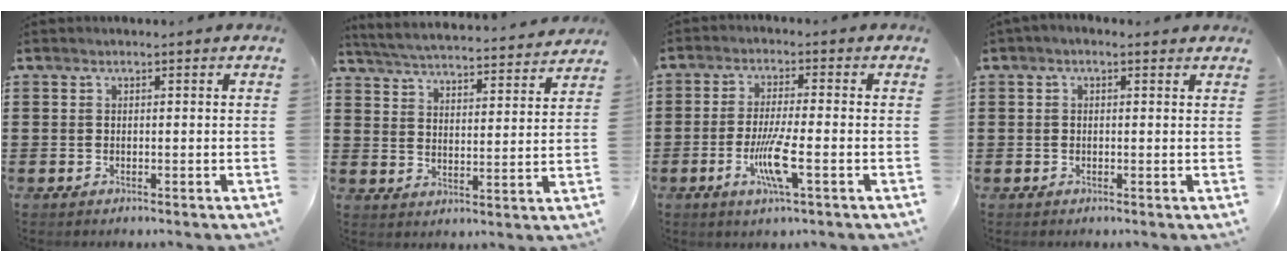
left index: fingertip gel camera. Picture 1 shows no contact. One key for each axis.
{"total": 4.2, "fx": 4.1, "fy": -0.5, "fz": 0.5, "tx": -0.033, "ty": -0.038, "tz": 0.065}
{"total": 7.1, "fx": -2.3, "fy": 0.8, "fz": 6.7, "tx": -0.137, "ty": -0.015, "tz": -0.047}
{"total": 0.9, "fx": 0.0, "fy": 0.4, "fz": 0.8, "tx": -0.015, "ty": 0.003, "tz": 0.000}